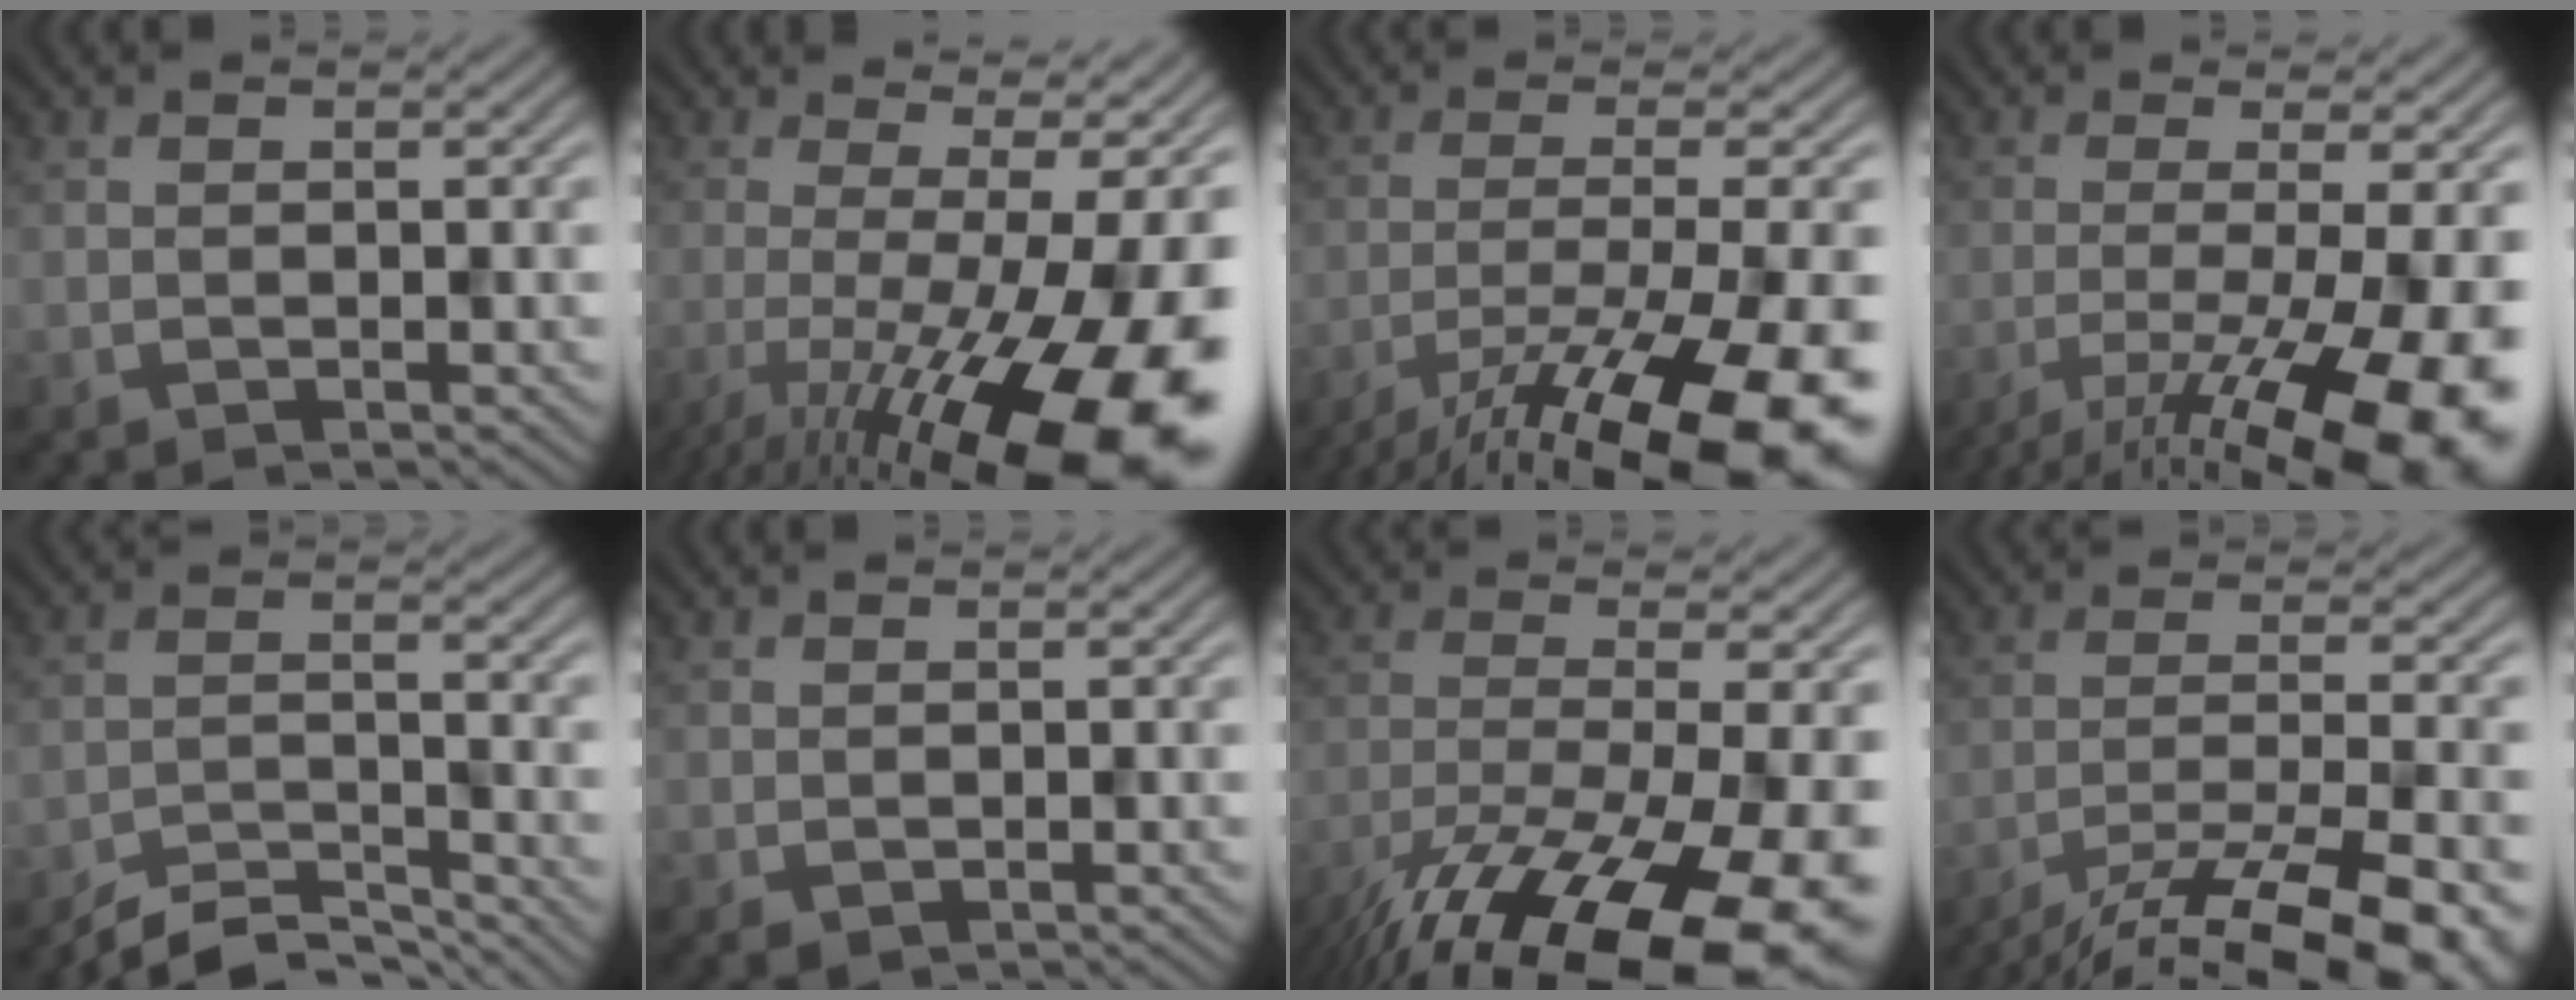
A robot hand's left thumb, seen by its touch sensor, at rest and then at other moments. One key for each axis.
{"total": 19.6, "fx": -6.4, "fy": 5.6, "fz": 17.7, "tx": -0.255, "ty": -0.019, "tz": -0.094}
{"total": 17.4, "fx": -11.1, "fy": 3.8, "fz": 12.8, "tx": -0.211, "ty": -0.030, "tz": -0.172}
{"total": 15.6, "fx": -7.9, "fy": 3.7, "fz": 12.9, "tx": -0.191, "ty": -0.018, "tz": -0.115}
{"total": 6.2, "fx": -5.7, "fy": 1.0, "fz": 2.1, "tx": -0.044, "ty": -0.007, "tz": -0.105}
{"total": 0.6, "fx": 0.1, "fy": 0.5, "fz": 0.3, "tx": -0.008, "ty": -0.003, "tz": 0.006}
{"total": 18.3, "fx": -11.7, "fy": 5.2, "fz": 13.2, "tx": -0.255, "ty": -0.053, "tz": -0.178}
{"total": 17.2, "fx": -13.8, "fy": 3.9, "fz": 9.5, "tx": -0.146, "ty": -0.025, "tz": -0.199}